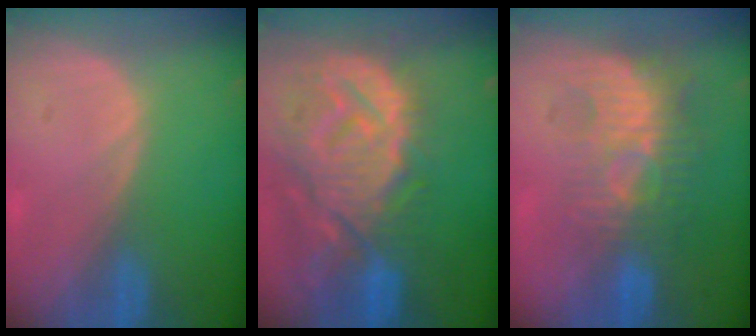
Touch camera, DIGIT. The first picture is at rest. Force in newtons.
{"total": 14.1, "press": 12.2, "slide": 7.1}
{"total": 9.9, "press": 8.5, "slide": 5.0}